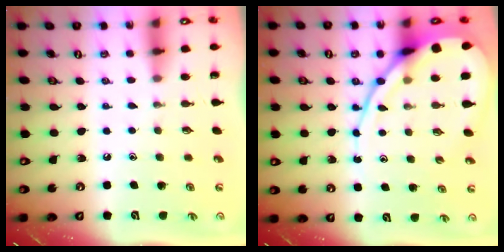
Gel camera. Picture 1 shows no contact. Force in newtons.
{"total": 12.7, "press": 12.6, "slide": 1.2}